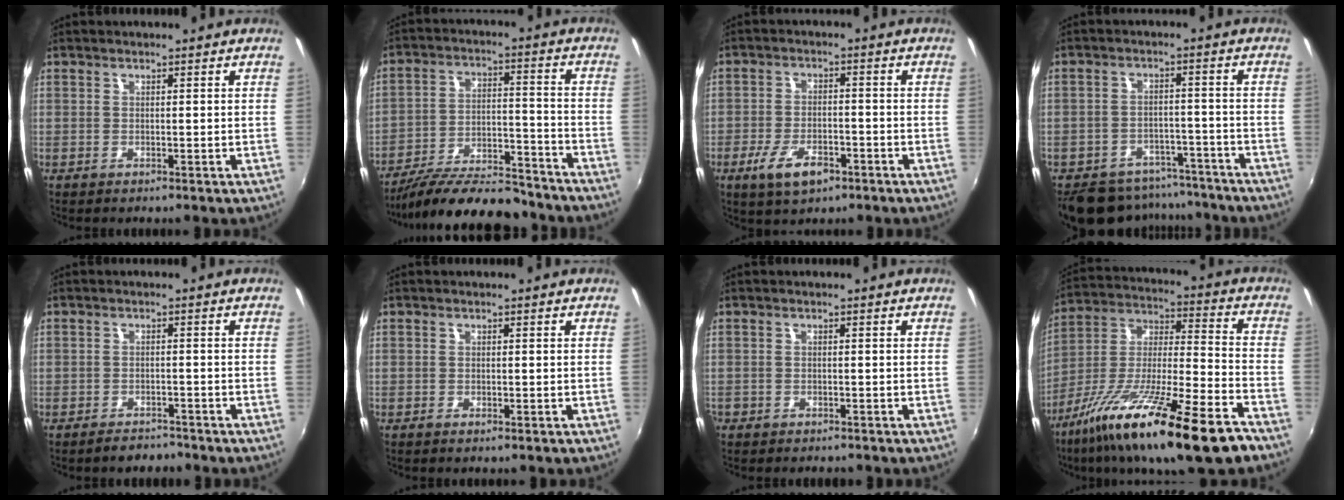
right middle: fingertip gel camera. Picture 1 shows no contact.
{"total": 19.5, "force": [-16.9, 5.0, 8.5], "torque": [-0.160, -0.009, -0.250]}
{"total": 7.7, "force": [-4.4, 3.5, 5.3], "torque": [-0.122, -0.010, -0.073]}
{"total": 15.5, "force": [-13.0, 6.9, 4.8], "torque": [-0.113, 0.021, -0.170]}
{"total": 3.4, "force": [-3.0, 1.4, 0.7], "torque": [-0.022, 0.003, -0.046]}
{"total": 0.6, "force": [-0.5, 0.2, 0.3], "torque": [-0.007, -0.002, -0.010]}
{"total": 2.1, "force": [-1.6, 1.3, 0.4], "torque": [-0.018, -0.002, -0.027]}
{"total": 25.1, "force": [-16.1, 4.0, 18.8], "torque": [-0.326, -0.050, -0.272]}